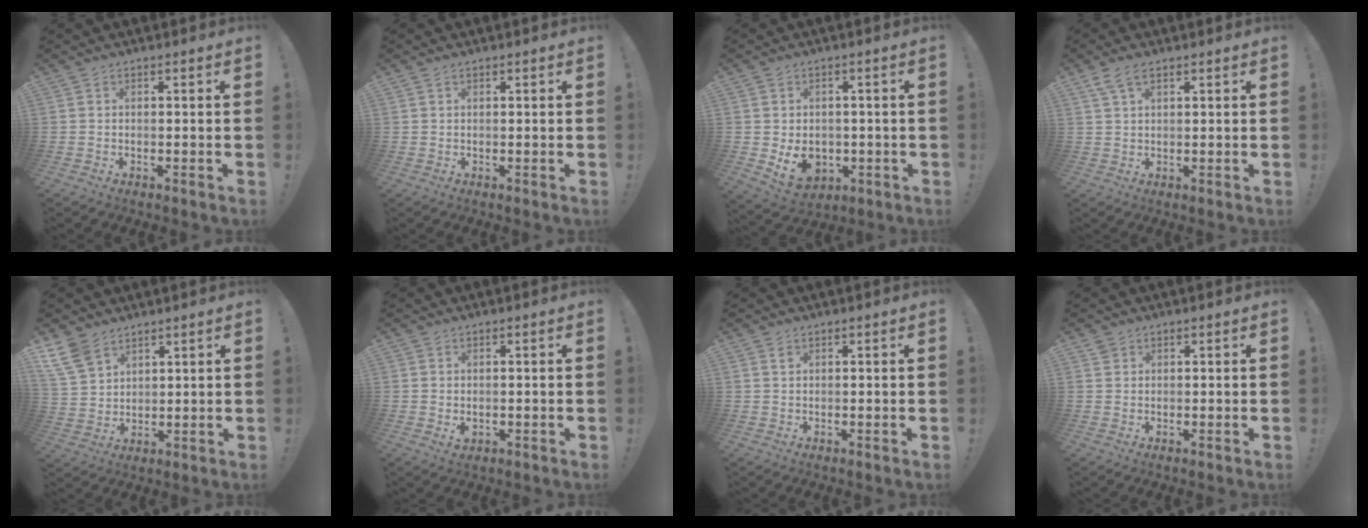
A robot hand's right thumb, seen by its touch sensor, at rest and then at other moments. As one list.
[{"total": 0.5, "force": [0.4, 0.3, 0.2], "torque": [0.002, -0.002, 0.006]}, {"total": 7.6, "force": [-0.8, 6.4, 4.1], "torque": [-0.056, 0.001, -0.011]}, {"total": 5.2, "force": [2.9, 2.2, 3.6], "torque": [-0.065, -0.006, 0.056]}, {"total": 10.2, "force": [7.3, 6.1, 3.7], "torque": [-0.076, -0.036, 0.148]}, {"total": 1.4, "force": [0.7, 0.9, 0.8], "torque": [0.002, -0.004, 0.011]}, {"total": 1.0, "force": [0.6, 0.6, 0.4], "torque": [0.003, -0.004, 0.010]}, {"total": 1.5, "force": [1.3, 0.7, 0.0], "torque": [0.007, -0.006, 0.024]}]